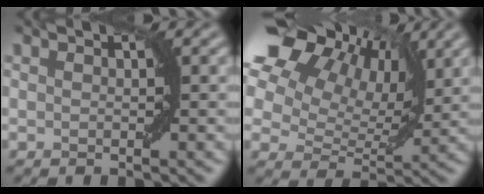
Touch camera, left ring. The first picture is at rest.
{"total": 15.3, "force": [7.8, 9.8, 8.8], "torque": [-0.186, 0.067, 0.132]}